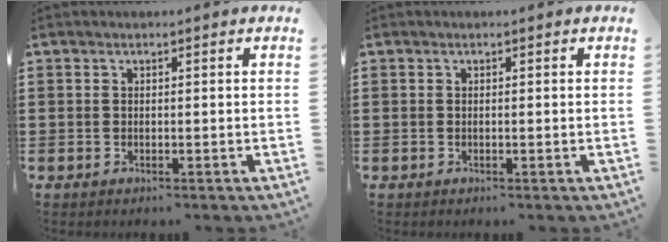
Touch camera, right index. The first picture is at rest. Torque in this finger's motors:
{"motor_torque": [-0.18, 0.20, 0.00, 0.00]}